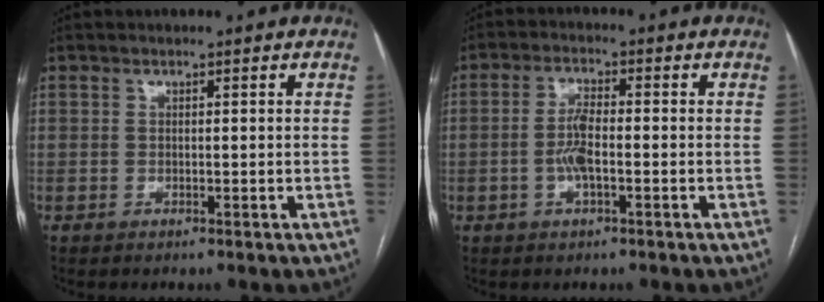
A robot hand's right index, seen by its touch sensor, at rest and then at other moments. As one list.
[{"total": 4.4, "force": [-0.9, 1.1, 4.1], "torque": [-0.089, 0.005, -0.018]}]